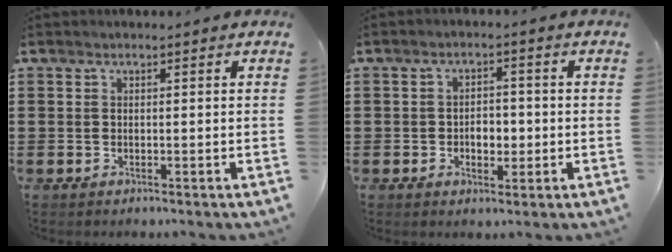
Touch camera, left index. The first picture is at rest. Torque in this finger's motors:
{"motor_torque": [0.14, 0.01, 0.12, 0.04]}